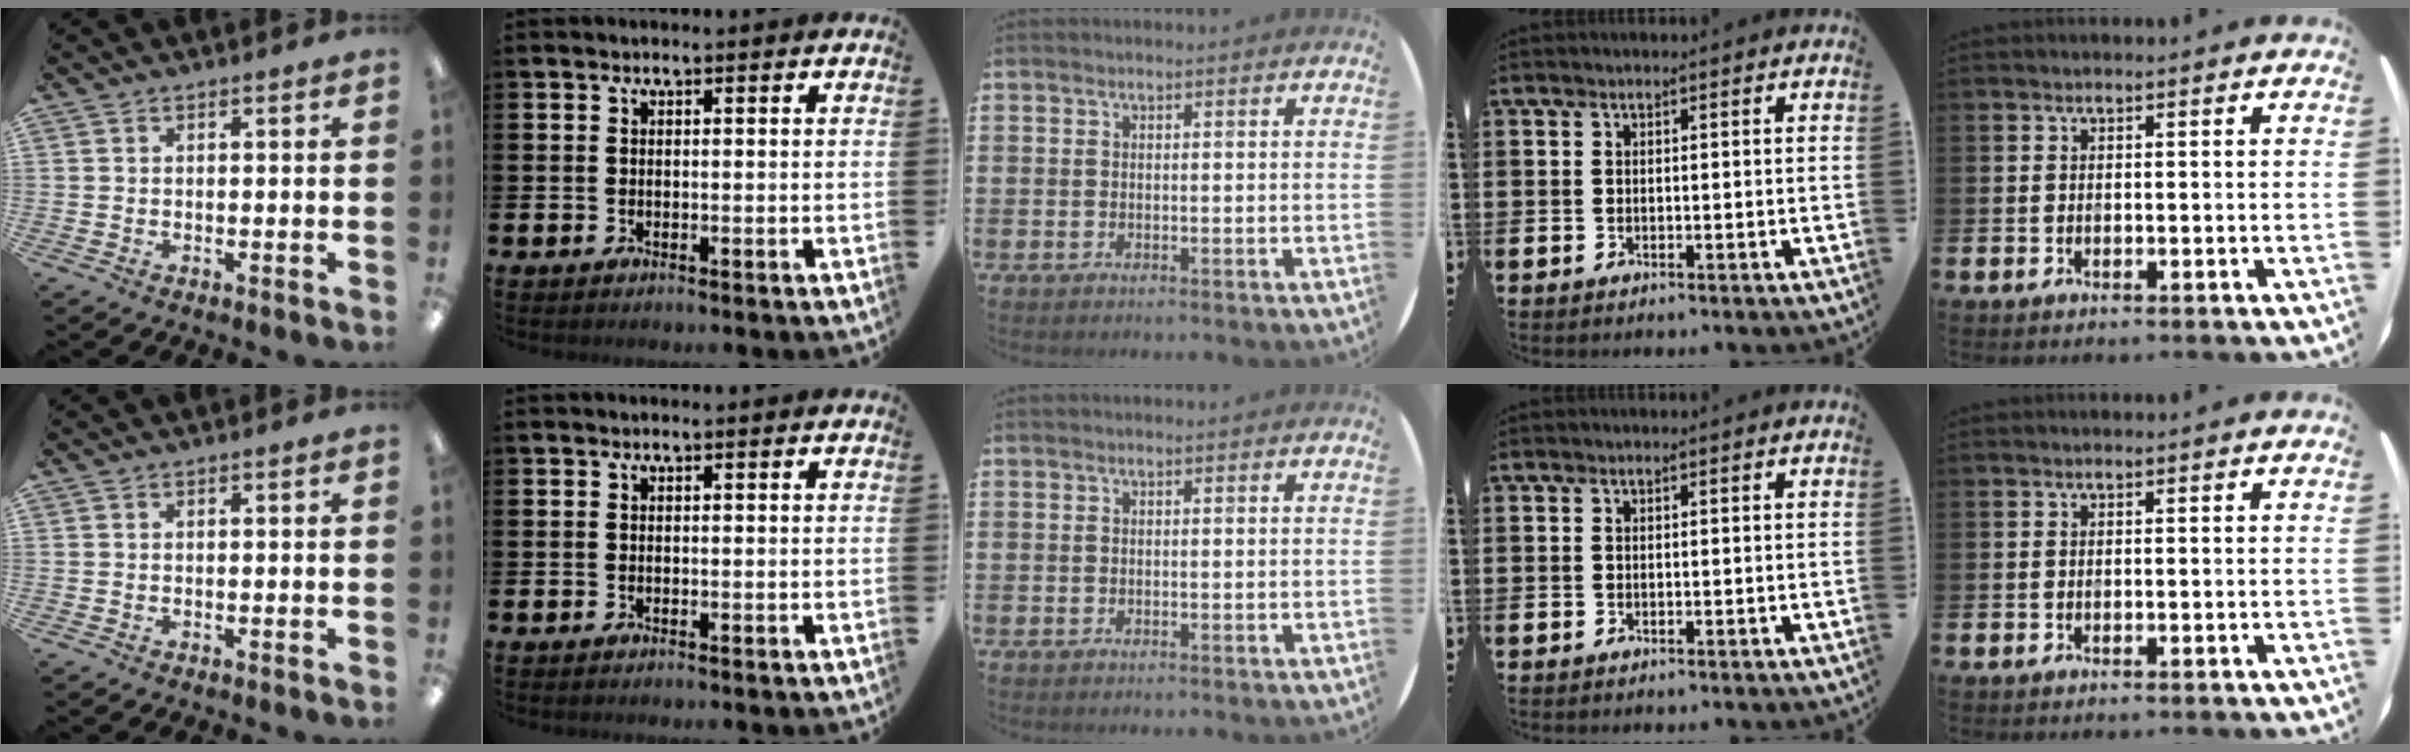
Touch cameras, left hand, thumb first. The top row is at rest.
{}